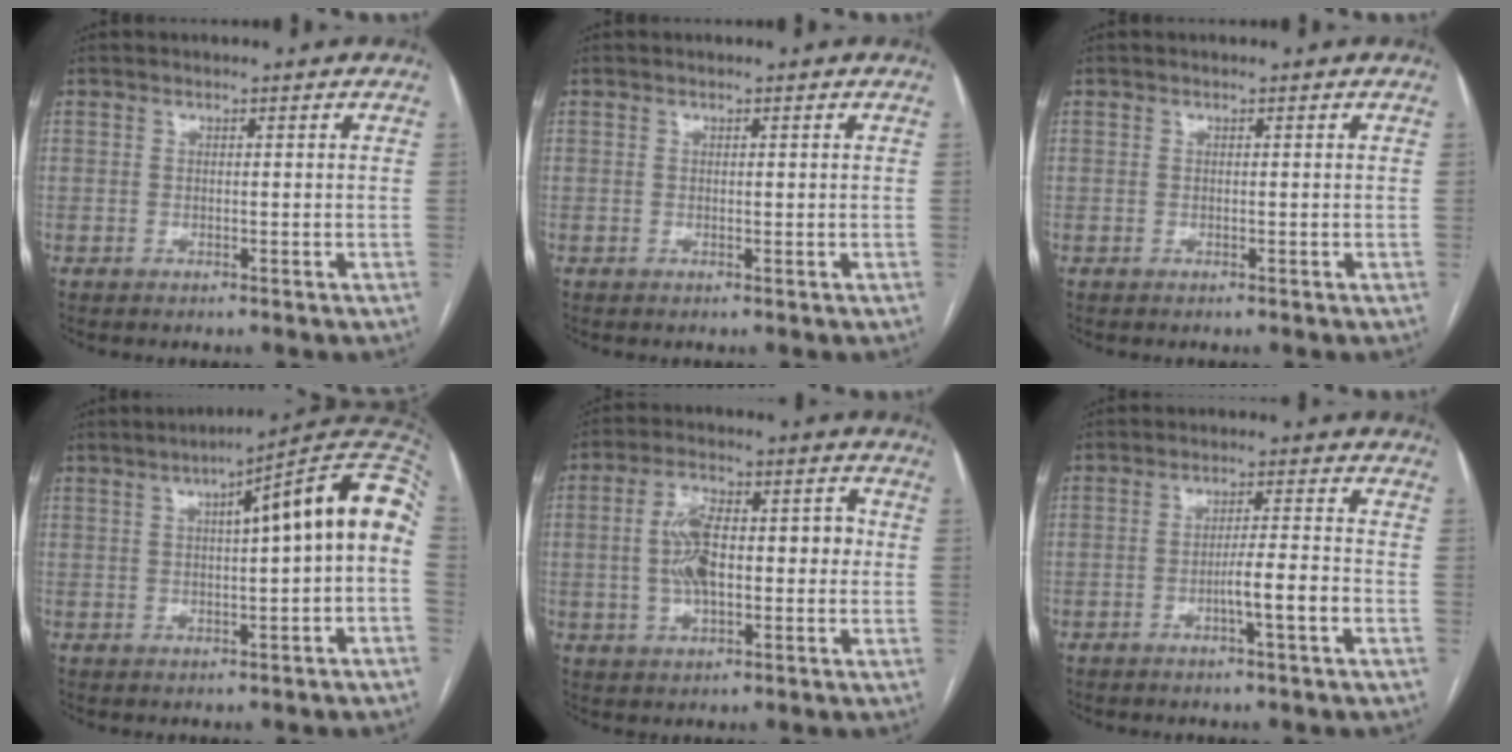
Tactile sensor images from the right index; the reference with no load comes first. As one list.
[{"total": 0.0}, {"total": 0.0}, {"total": 13.4, "force": [2.5, 0.7, 13.1], "torque": [-0.177, 0.038, 0.028]}, {"total": 10.8, "force": [0.0, 4.5, 9.8], "torque": [-0.177, 0.034, 0.003]}, {"total": 5.4, "force": [-2.1, 0.0, 5.0], "torque": [-0.080, 0.003, -0.035]}]